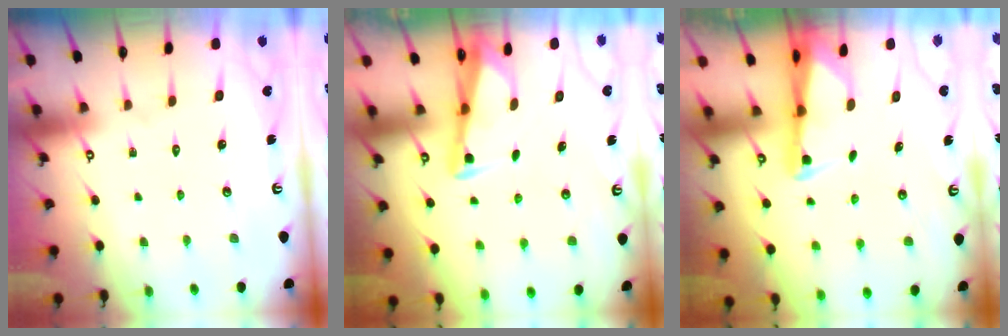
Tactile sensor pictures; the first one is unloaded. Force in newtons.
{"total": 2.8, "press": 2.8, "slide": 0.3}
{"total": 2.6, "press": 2.6, "slide": 0.5}